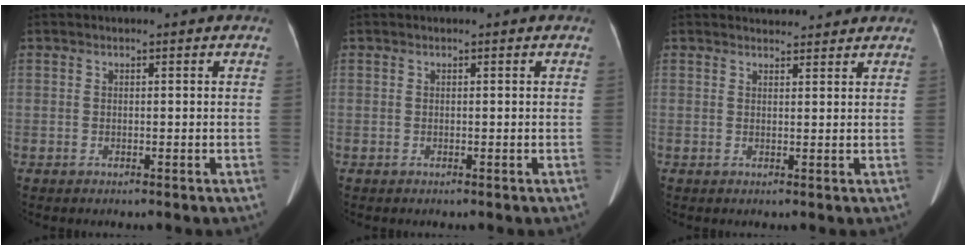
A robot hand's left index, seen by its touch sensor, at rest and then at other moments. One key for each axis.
{"total": 0.0}
{"total": 3.3, "fx": 3.3, "fy": 0.7, "fz": 0.3, "tx": -0.008, "ty": 0.016, "tz": 0.042}